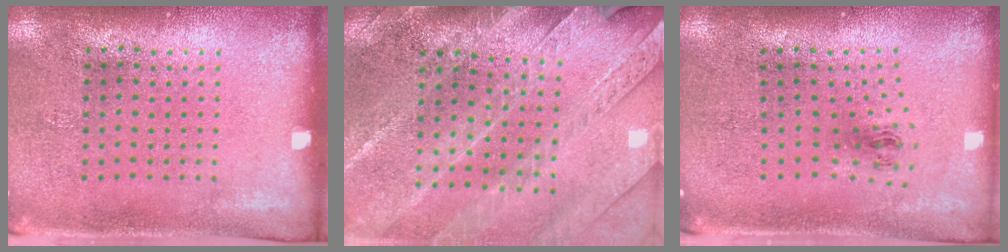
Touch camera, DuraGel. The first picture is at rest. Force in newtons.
{"total": 3.0, "press": 3.0, "slide": 0.4}
{"total": 1.1, "press": 0.4, "slide": 1.0}